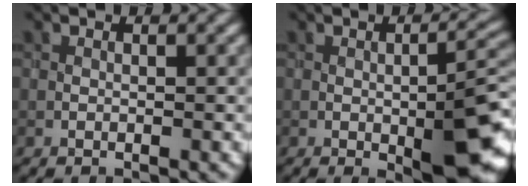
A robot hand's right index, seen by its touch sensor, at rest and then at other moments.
{"total": 7.8, "force": [-2.2, 2.5, 7.0], "torque": [-0.102, -0.004, -0.031]}